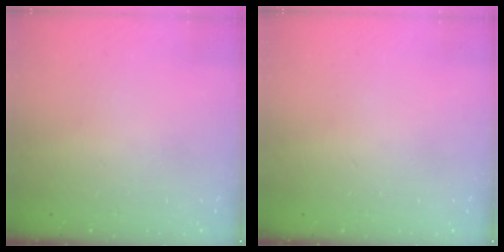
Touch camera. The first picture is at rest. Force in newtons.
{"total": 0.0}